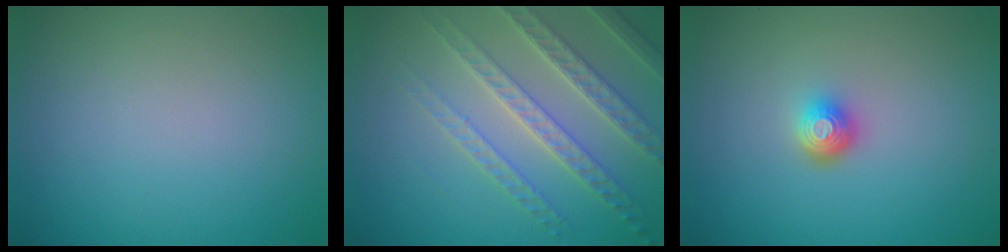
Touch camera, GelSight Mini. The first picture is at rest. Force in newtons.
{"total": 4.4, "press": 4.2, "slide": 1.5}
{"total": 1.9, "press": 1.4, "slide": 1.2}